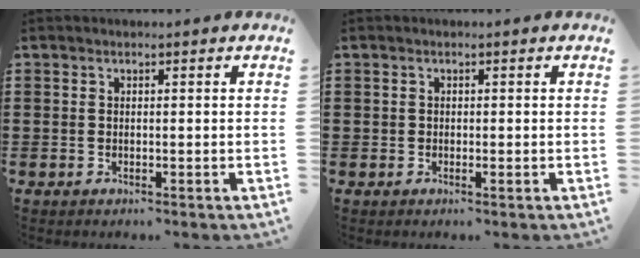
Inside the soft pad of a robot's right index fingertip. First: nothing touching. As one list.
[{"total": 0.5, "force": [-0.1, 0.2, 0.4], "torque": [-0.009, -0.002, -0.001]}]